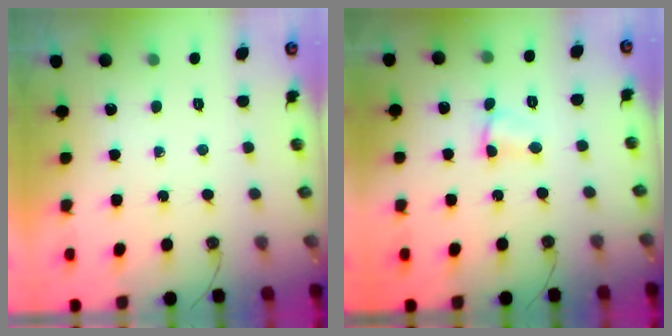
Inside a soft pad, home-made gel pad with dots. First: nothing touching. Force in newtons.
{"total": 1.5, "press": 1.4, "slide": 0.5}